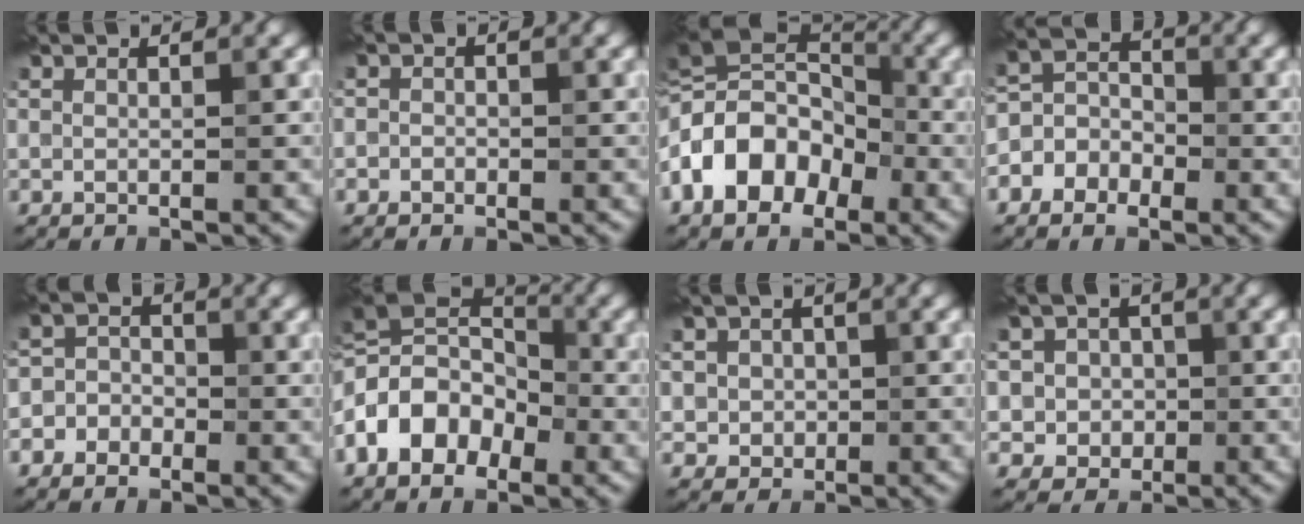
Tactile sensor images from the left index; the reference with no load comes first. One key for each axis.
{"total": 1.0, "fx": -0.4, "fy": 0.9, "fz": 0.1, "tx": 0.014, "ty": -0.002, "tz": -0.015}
{"total": 10.4, "fx": -3.4, "fy": 7.1, "fz": 6.8, "tx": -0.128, "ty": 0.016, "tz": -0.086}
{"total": 4.3, "fx": -1.7, "fy": 3.6, "fz": 1.6, "tx": 0.000, "ty": 0.013, "tz": -0.050}
{"total": 3.2, "fx": -1.5, "fy": 2.8, "fz": 0.6, "tx": 0.020, "ty": 0.008, "tz": -0.042}
{"total": 8.4, "fx": -3.0, "fy": 5.8, "fz": 5.3, "tx": -0.098, "ty": 0.015, "tz": -0.079}
{"total": 2.7, "fx": 0.1, "fy": 2.5, "fz": 1.1, "tx": -0.011, "ty": 0.006, "tz": -0.004}
{"total": 3.7, "fx": 0.0, "fy": 3.6, "fz": 1.1, "tx": -0.003, "ty": 0.013, "tz": -0.014}